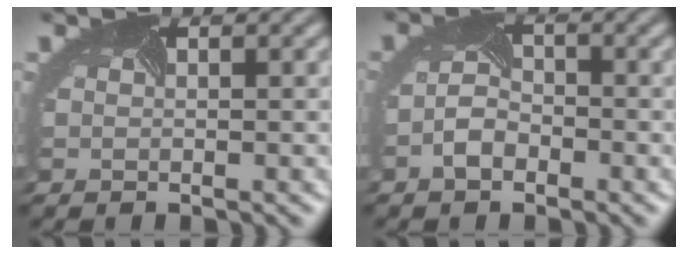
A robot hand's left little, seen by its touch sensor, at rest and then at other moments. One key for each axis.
{"total": 2.3, "fx": -1.5, "fy": 1.2, "fz": 1.3, "tx": -0.031, "ty": 0.001, "tz": -0.030}